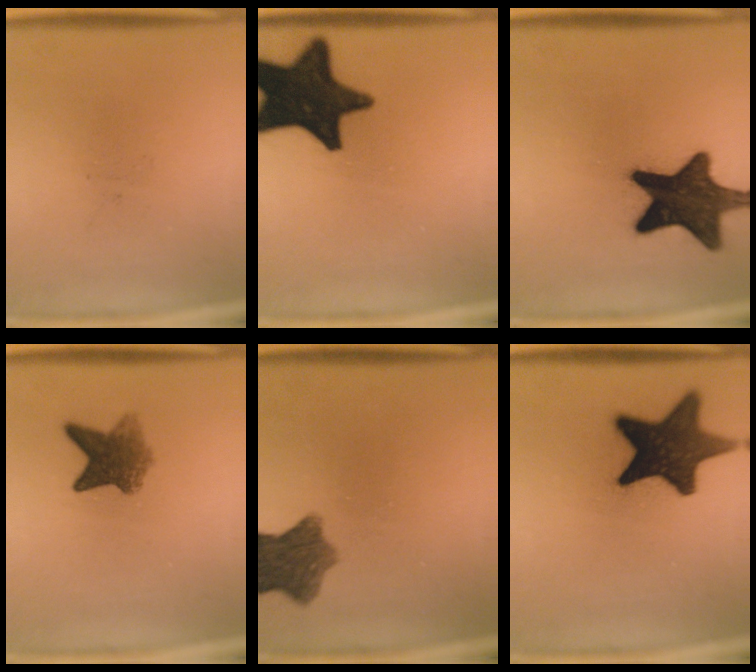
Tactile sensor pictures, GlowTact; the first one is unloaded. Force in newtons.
{"total": 18.5}
{"total": 16.1}
{"total": 5.7}
{"total": 8.2}
{"total": 16.6}